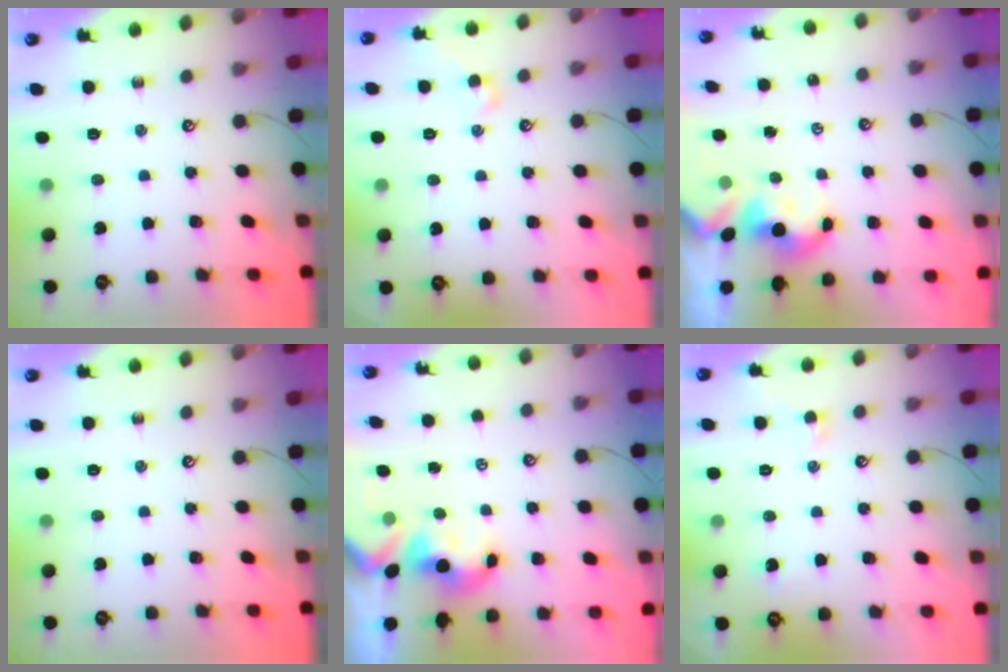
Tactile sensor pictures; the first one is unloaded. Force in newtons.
{"total": 1.6, "press": 1.4, "slide": 0.6}
{"total": 1.8, "press": 1.8, "slide": 0.2}
{"total": 0.0}
{"total": 1.5, "press": 1.3, "slide": 0.7}
{"total": 0.5, "press": 0.2, "slide": 0.5}